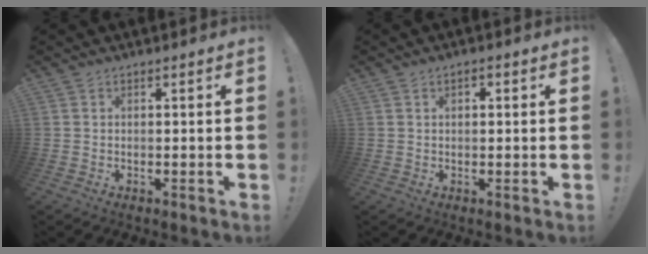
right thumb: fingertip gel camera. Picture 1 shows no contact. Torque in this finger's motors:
{"motor_torque": [-0.02, -0.34, -0.05, 0.06, -0.02]}